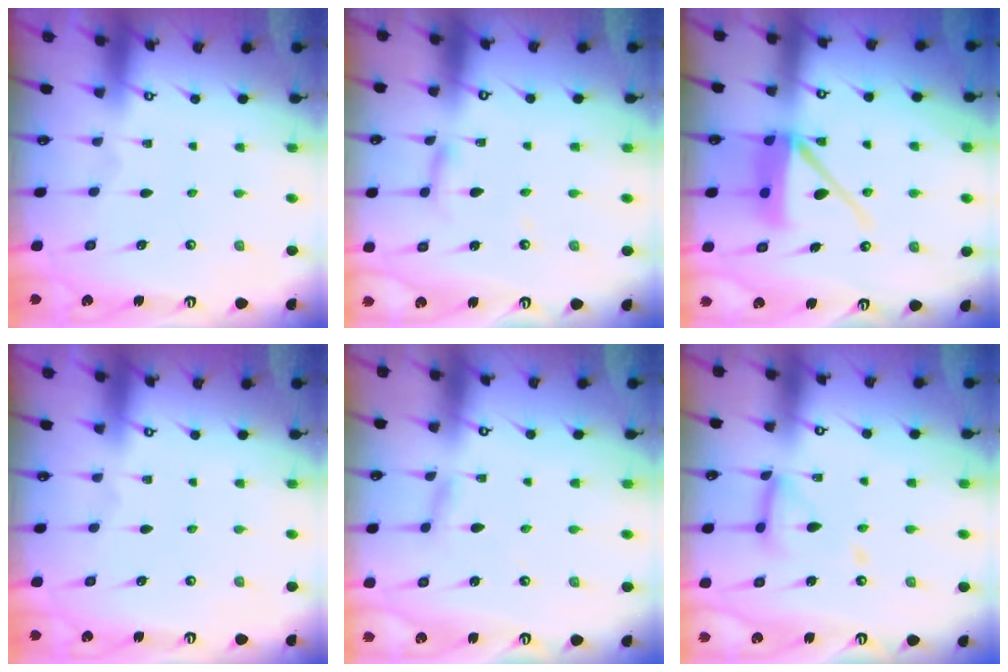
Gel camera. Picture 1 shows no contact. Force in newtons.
{"total": 4.0, "press": 4.0, "slide": 0.4}
{"total": 11.6, "press": 11.5, "slide": 1.8}
{"total": 0.0}
{"total": 2.4, "press": 2.4, "slide": 0.1}
{"total": 12.3, "press": 12.3, "slide": 1.1}